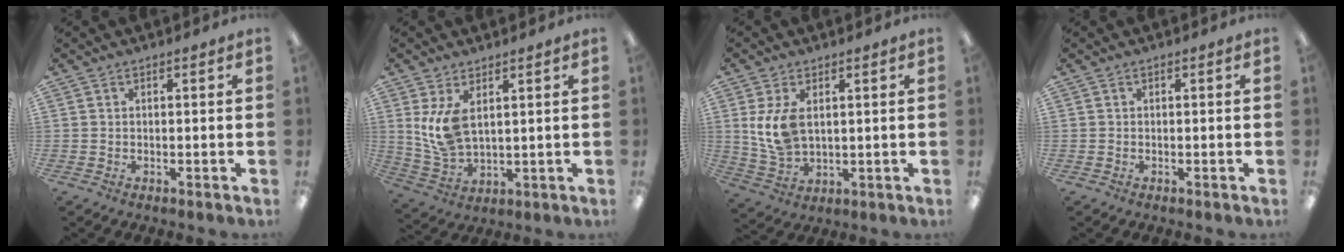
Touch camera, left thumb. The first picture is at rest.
{"total": 9.1, "force": [3.4, 4.9, 6.9], "torque": [-0.159, -0.014, 0.062]}
{"total": 8.6, "force": [2.4, 5.1, 6.5], "torque": [-0.143, -0.009, 0.042]}
{"total": 0.0}